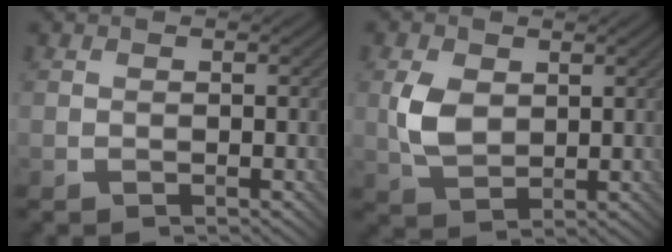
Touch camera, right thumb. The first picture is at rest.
{"total": 4.8, "force": [0.9, 3.2, 3.5], "torque": [-0.082, 0.001, 0.020]}